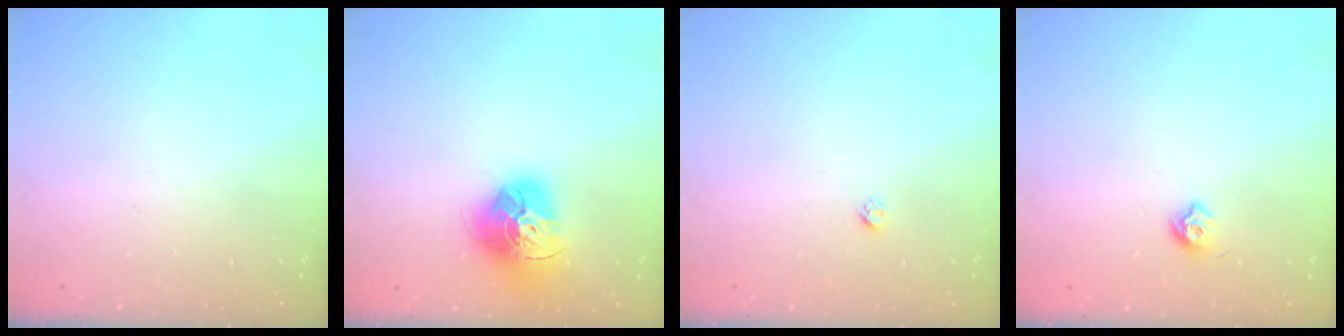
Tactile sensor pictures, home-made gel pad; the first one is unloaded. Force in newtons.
{"total": 17.4, "press": 17.3, "slide": 1.7}
{"total": 1.9, "press": 1.9, "slide": 0.1}
{"total": 6.0, "press": 5.9, "slide": 1.0}